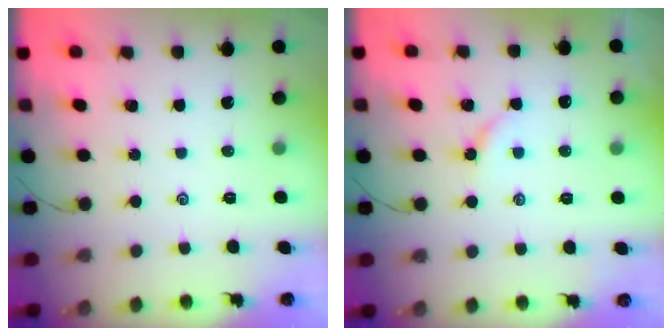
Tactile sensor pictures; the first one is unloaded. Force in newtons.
{"total": 2.7, "press": 2.6, "slide": 0.5}